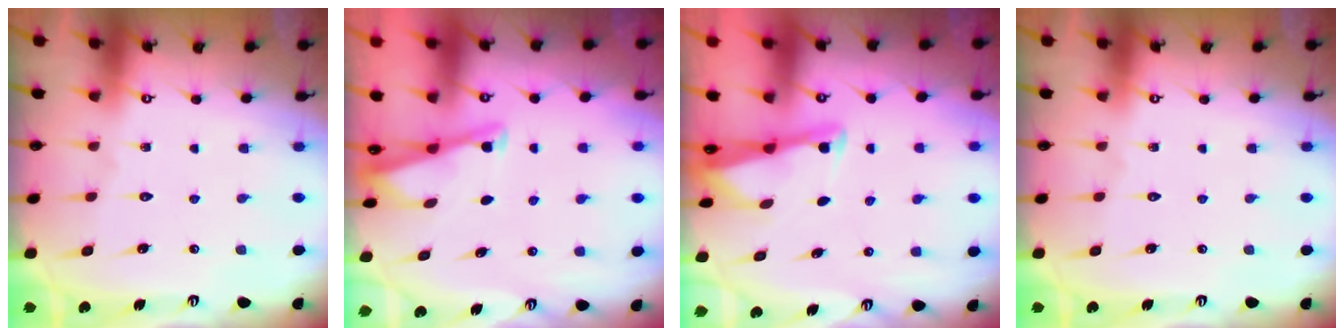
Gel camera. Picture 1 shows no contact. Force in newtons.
{"total": 3.1, "press": 3.1, "slide": 0.3}
{"total": 2.8, "press": 2.8, "slide": 0.1}
{"total": 0.0}